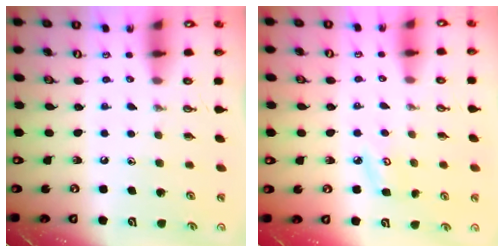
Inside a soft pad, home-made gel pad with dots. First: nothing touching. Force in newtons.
{"total": 5.4, "press": 5.4, "slide": 0.5}